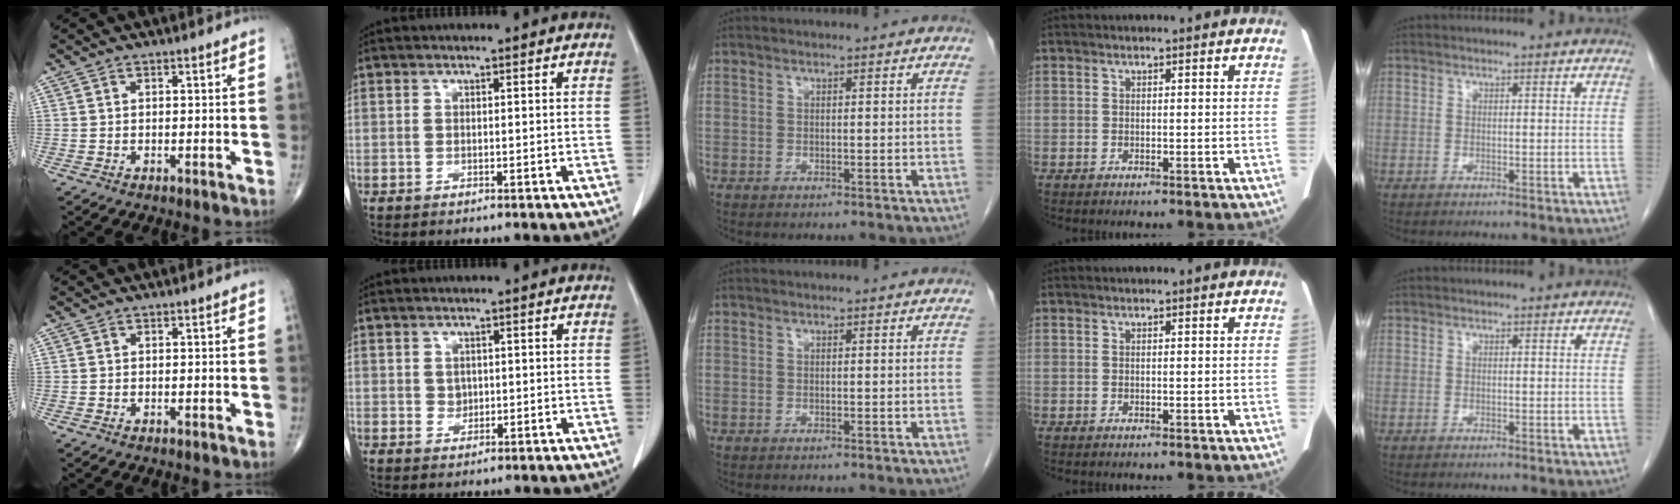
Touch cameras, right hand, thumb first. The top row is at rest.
{"index": {"total": 1.3, "force": [0.2, 1.1, 0.6], "torque": [-0.008, -0.002, 0.007]}}